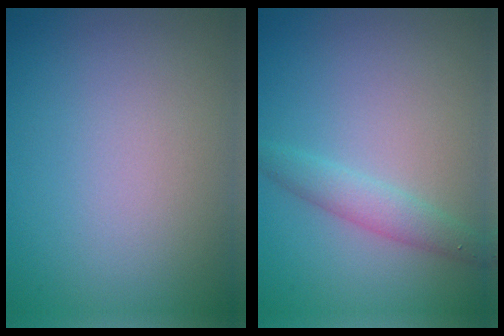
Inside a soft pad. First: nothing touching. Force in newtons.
{"total": 2.3, "press": 2.3, "slide": 0.0}